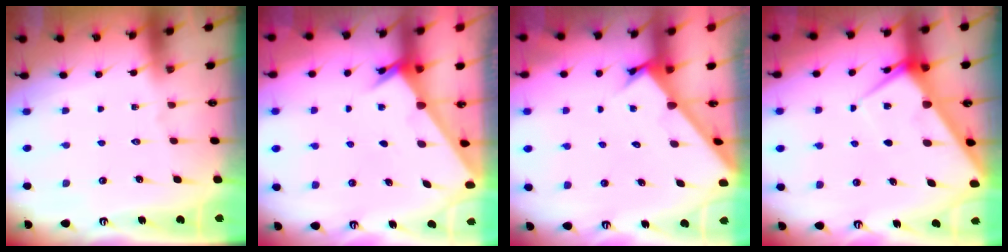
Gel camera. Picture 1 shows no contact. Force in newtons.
{"total": 2.3, "press": 2.3, "slide": 0.3}
{"total": 2.4, "press": 2.4, "slide": 0.2}
{"total": 6.1, "press": 6.1, "slide": 0.6}